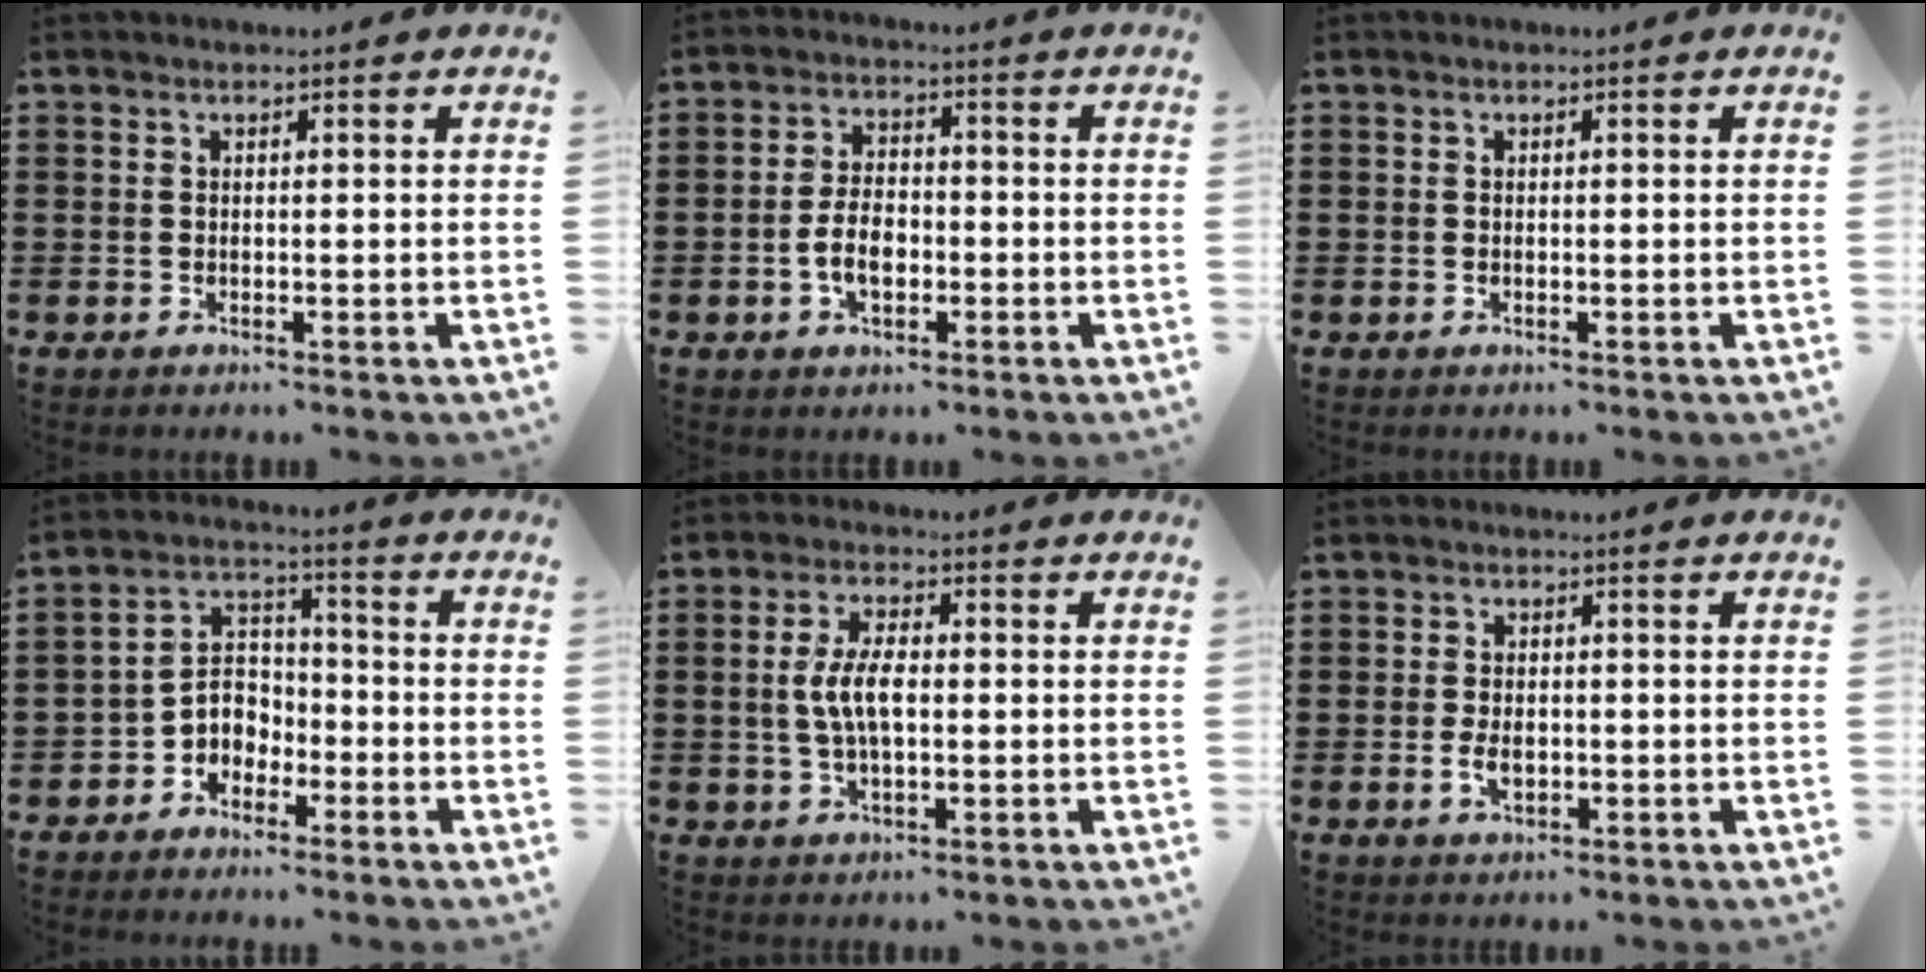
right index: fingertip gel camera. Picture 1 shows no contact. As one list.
[{"total": 5.5, "force": [-1.5, 3.0, 4.4], "torque": [-0.101, -0.002, -0.032]}, {"total": 0.0}, {"total": 4.4, "force": [-2.7, 3.3, 1.1], "torque": [-0.033, 0.004, -0.057]}, {"total": 5.9, "force": [0.0, 2.5, 5.3], "torque": [-0.121, 0.001, -0.009]}, {"total": 2.9, "force": [-0.6, 1.7, 2.3], "torque": [-0.044, 0.000, -0.010]}]